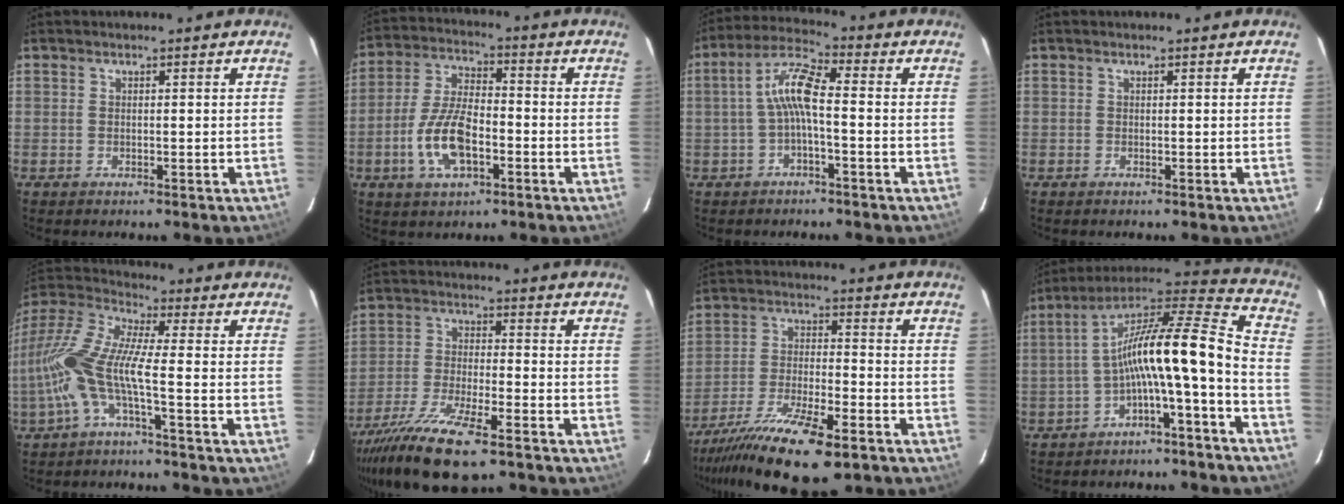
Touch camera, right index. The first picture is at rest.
{"total": 11.4, "force": [-4.0, 5.0, 9.4], "torque": [-0.198, 0.003, -0.073]}
{"total": 7.0, "force": [-1.1, 1.4, 6.8], "torque": [-0.153, 0.020, -0.022]}
{"total": 0.0}
{"total": 11.8, "force": [-2.9, 1.5, 11.3], "torque": [-0.235, 0.004, -0.062]}
{"total": 16.5, "force": [-12.1, 3.5, 10.6], "torque": [-0.219, -0.048, -0.223]}
{"total": 18.5, "force": [-13.4, 4.4, 11.9], "torque": [-0.239, -0.049, -0.235]}
{"total": 17.2, "force": [-5.7, 1.9, 16.1], "torque": [-0.278, 0.014, -0.103]}